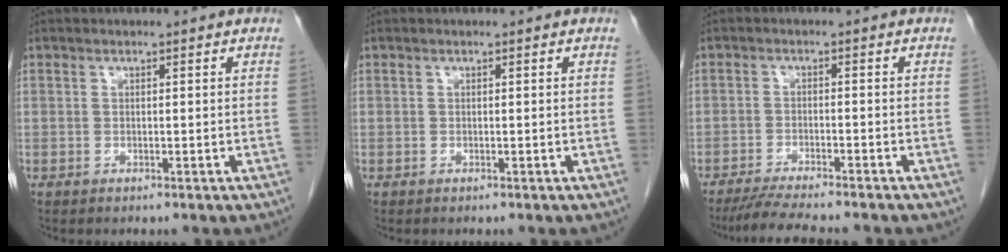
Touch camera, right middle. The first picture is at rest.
{"total": 0.0}
{"total": 8.1, "force": [-7.1, 0.1, 3.9], "torque": [-0.064, -0.021, -0.114]}